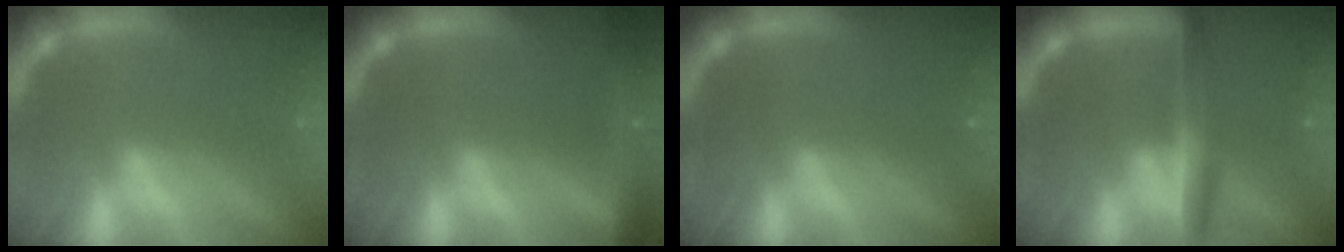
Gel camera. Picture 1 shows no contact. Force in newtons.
{"total": 6.4}
{"total": 0.0}
{"total": 4.5}